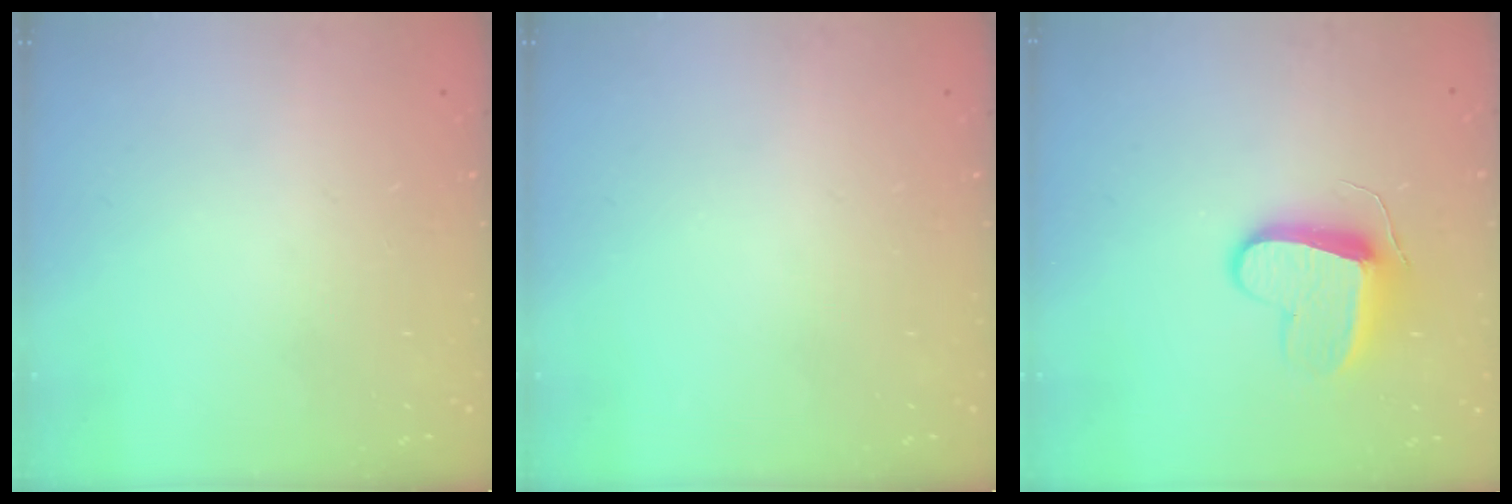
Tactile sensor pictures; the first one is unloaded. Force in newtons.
{"total": 0.0}
{"total": 10.3, "press": 10.2, "slide": 1.2}